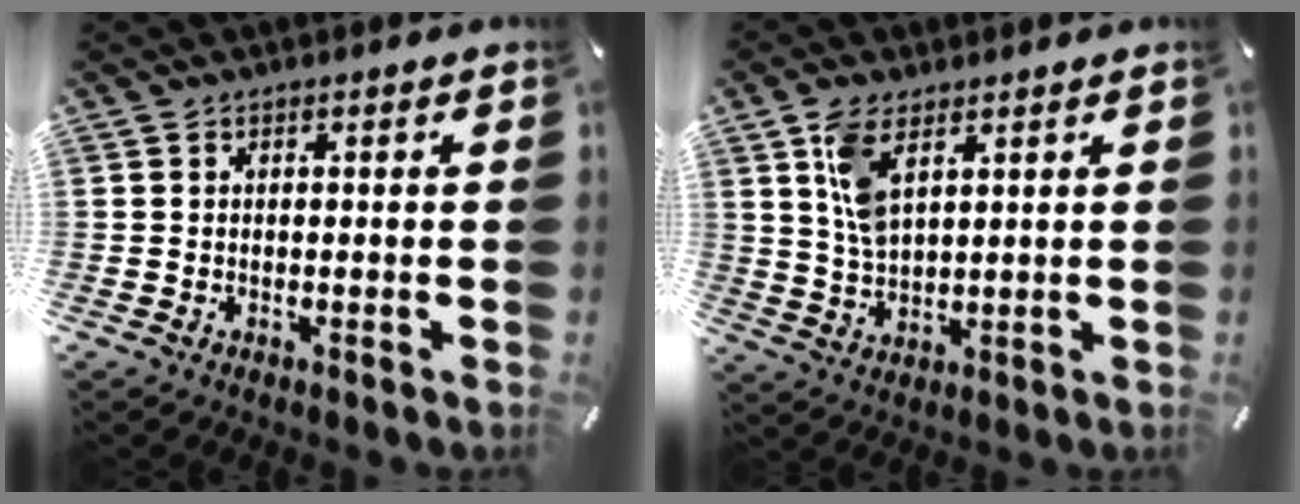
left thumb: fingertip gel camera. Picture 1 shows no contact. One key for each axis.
{"total": 7.6, "fx": 4.0, "fy": 3.6, "fz": 5.3, "tx": -0.128, "ty": -0.008, "tz": 0.071}